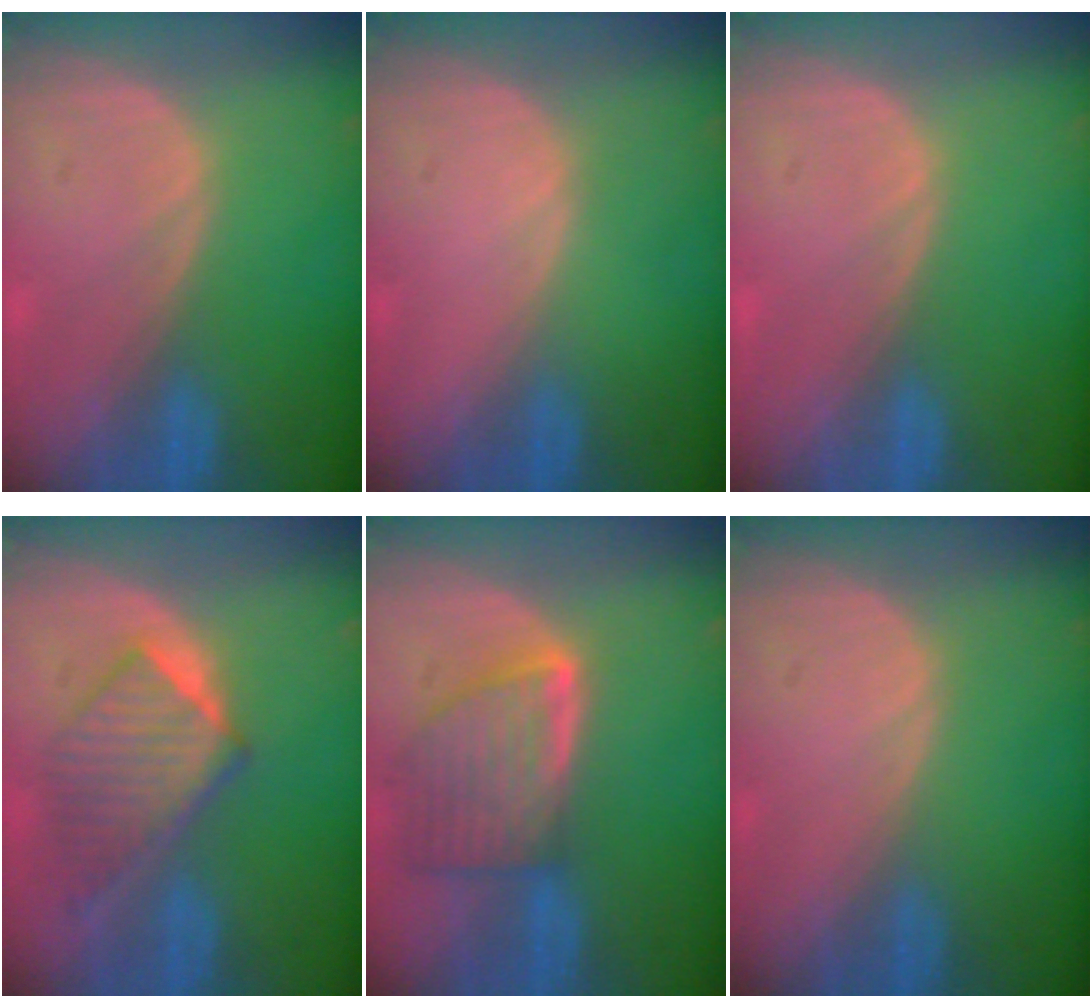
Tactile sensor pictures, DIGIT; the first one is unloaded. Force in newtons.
{"total": 0.0}
{"total": 0.0}
{"total": 6.9, "press": 6.9, "slide": 0.2}
{"total": 8.1, "press": 7.3, "slide": 3.4}
{"total": 0.0}